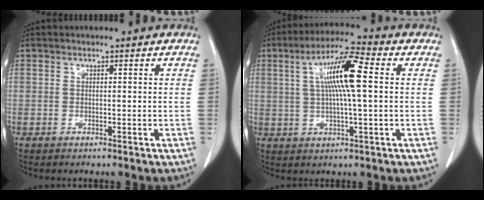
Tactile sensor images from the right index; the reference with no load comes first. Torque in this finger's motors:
{"motor_torque": [1.45, 0.34, 0.46, 0.16]}